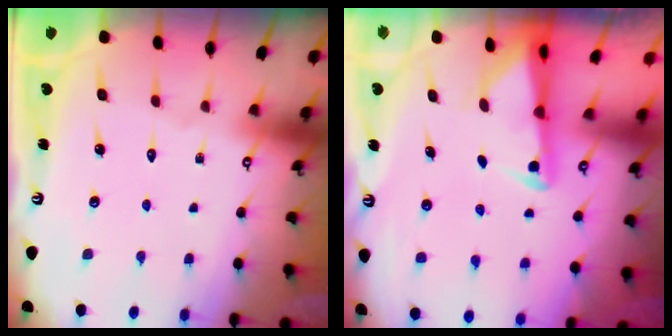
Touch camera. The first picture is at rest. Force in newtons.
{"total": 2.3, "press": 2.3, "slide": 0.5}